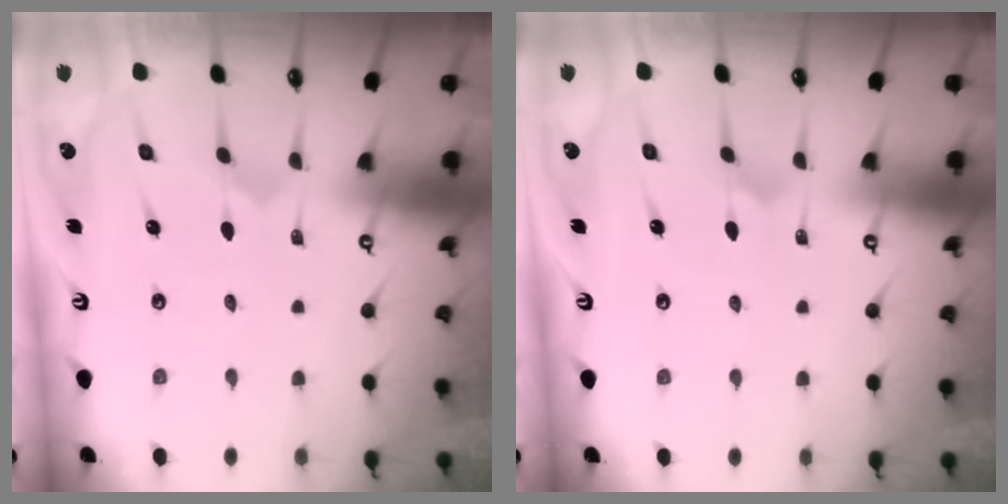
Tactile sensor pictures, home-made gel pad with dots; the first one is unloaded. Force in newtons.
{"total": 2.1, "press": 2.1, "slide": 0.1}